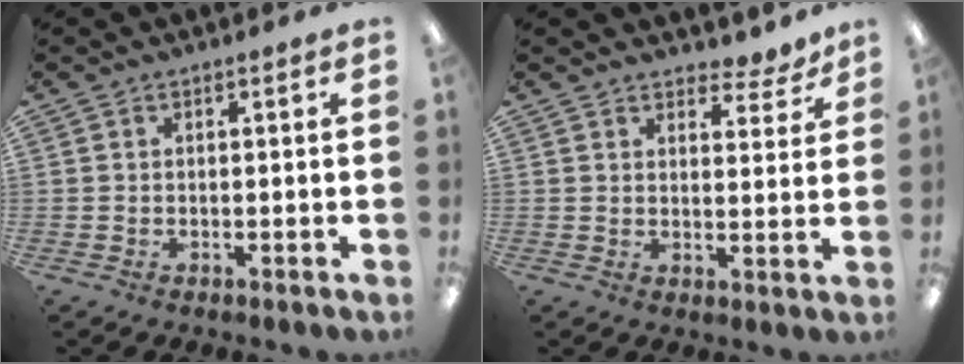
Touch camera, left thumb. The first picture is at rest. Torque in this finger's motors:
{"motor_torque": [0.03, -0.11, -0.30, 0.43, 0.05]}